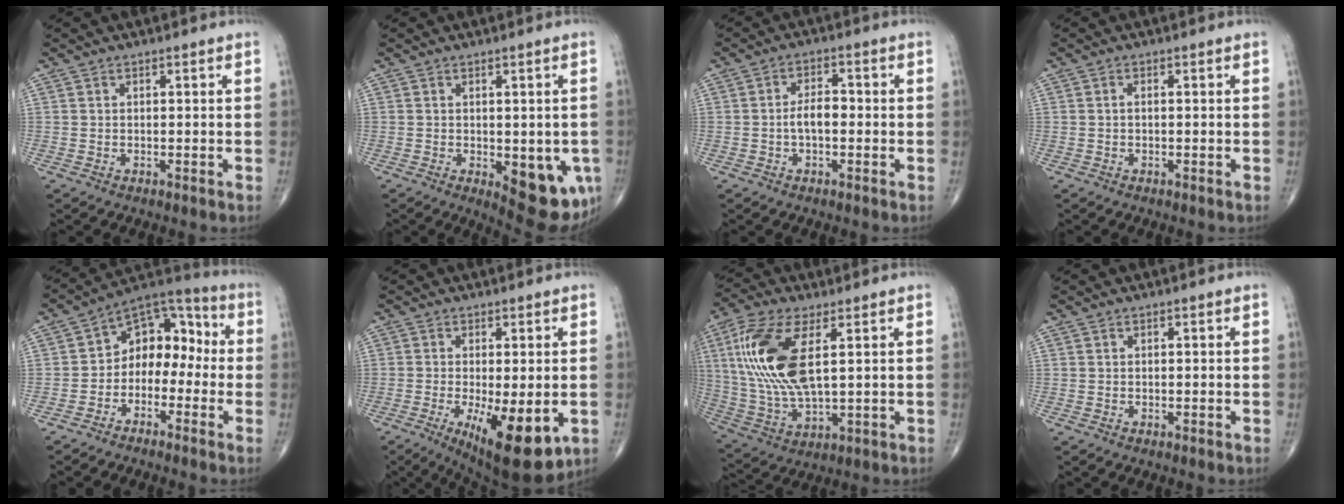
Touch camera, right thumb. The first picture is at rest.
{"total": 11.9, "force": [-3.2, 5.2, 10.1], "torque": [-0.096, -0.010, -0.024]}
{"total": 3.3, "force": [-0.6, 1.6, 2.9], "torque": [-0.049, 0.014, -0.013]}
{"total": 0.7, "force": [-0.1, 0.4, 0.6], "torque": [-0.014, 0.000, -0.003]}
{"total": 11.0, "force": [-2.1, 7.9, 7.3], "torque": [-0.067, 0.061, -0.055]}
{"total": 13.4, "force": [-3.8, 4.5, 12.1], "torque": [-0.181, -0.024, -0.044]}
{"total": 17.2, "force": [4.0, 7.1, 15.1], "torque": [-0.335, -0.010, 0.081]}
{"total": 0.0}